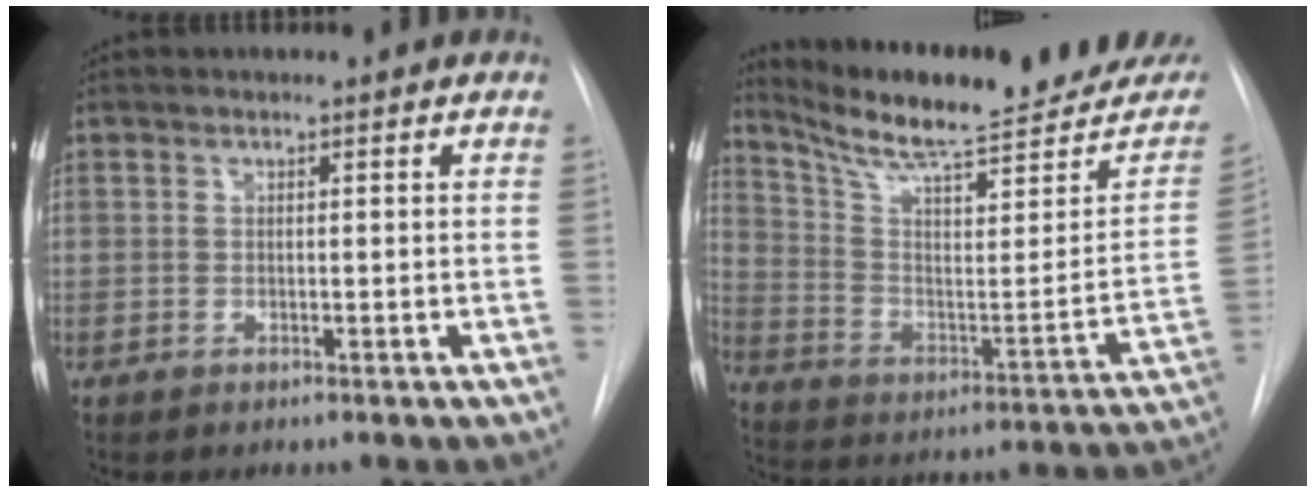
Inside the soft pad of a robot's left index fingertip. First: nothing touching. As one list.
[{"total": 23.7, "force": [20.8, 3.1, 10.9], "torque": [-0.174, -0.051, 0.300]}]